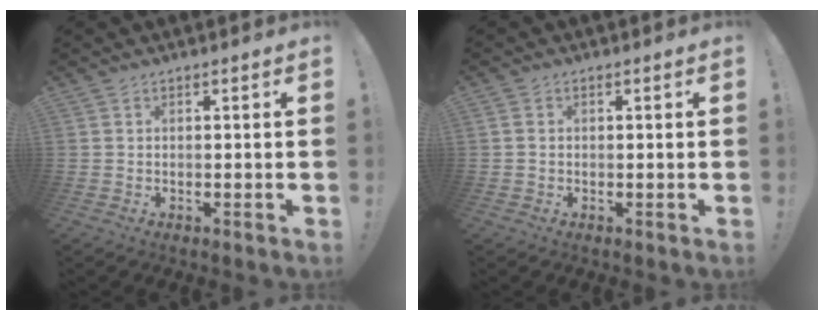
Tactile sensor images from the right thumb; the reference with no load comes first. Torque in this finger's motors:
{"motor_torque": [-0.12, -0.36, 0.28, -0.03, 0.07]}